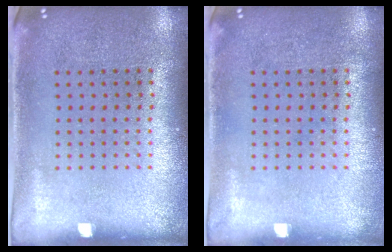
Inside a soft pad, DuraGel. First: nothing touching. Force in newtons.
{"total": 0.0}